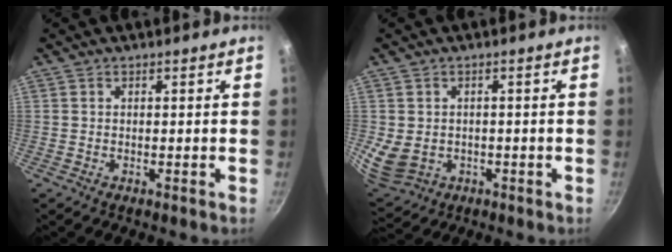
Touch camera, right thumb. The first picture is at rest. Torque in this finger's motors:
{"motor_torque": [0.28, -0.12, 0.59, 0.09, 0.10]}